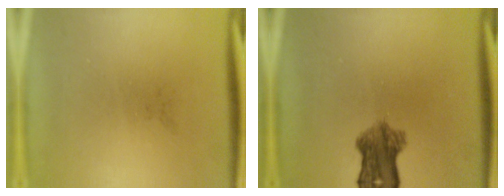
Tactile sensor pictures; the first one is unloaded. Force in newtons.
{"total": 6.1}